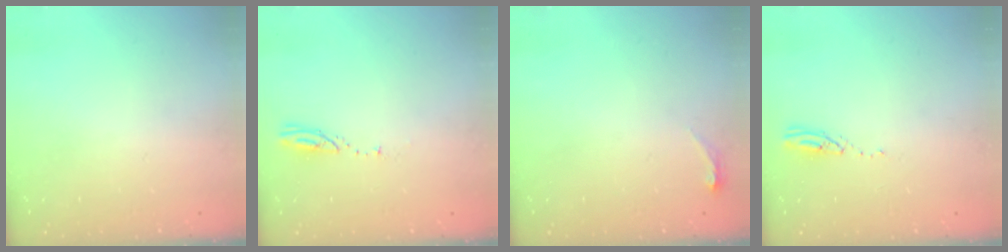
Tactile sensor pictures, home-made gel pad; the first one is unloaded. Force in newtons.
{"total": 3.0, "press": 3.0, "slide": 0.2}
{"total": 3.7, "press": 3.4, "slide": 1.5}
{"total": 3.2, "press": 3.2, "slide": 0.2}